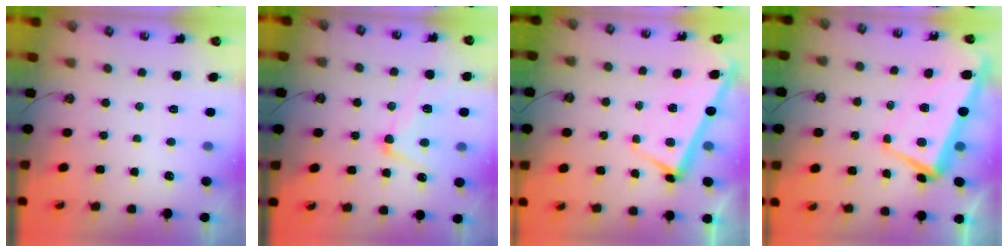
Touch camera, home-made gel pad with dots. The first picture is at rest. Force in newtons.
{"total": 4.4, "press": 4.2, "slide": 1.1}
{"total": 2.8, "press": 2.8, "slide": 0.5}
{"total": 1.6, "press": 0.1, "slide": 1.6}